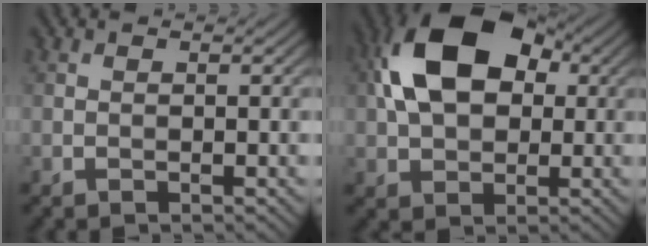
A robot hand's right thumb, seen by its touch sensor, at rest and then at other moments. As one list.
[{"total": 13.5, "force": [3.1, 8.8, 9.8], "torque": [-0.199, 0.023, 0.044]}]